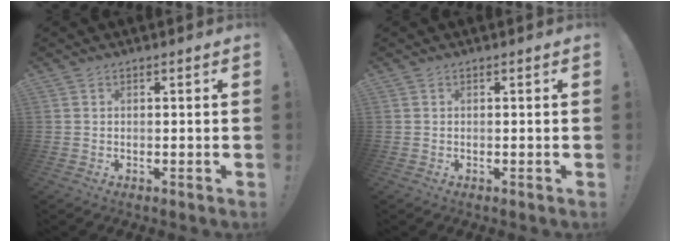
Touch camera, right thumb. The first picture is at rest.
{"total": 0.0}